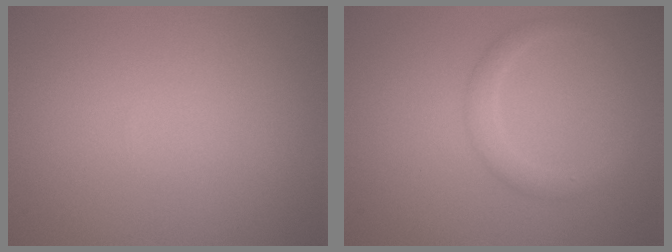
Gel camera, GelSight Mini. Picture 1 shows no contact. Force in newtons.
{"total": 1.9, "press": 1.9, "slide": 0.2}